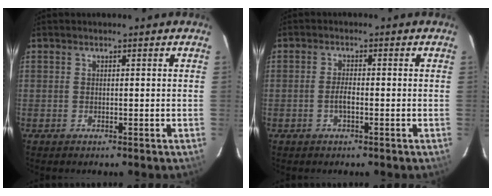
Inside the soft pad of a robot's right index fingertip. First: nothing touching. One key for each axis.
{"total": 2.3, "fx": -0.8, "fy": 0.7, "fz": 2.1, "tx": -0.043, "ty": 0.002, "tz": -0.016}